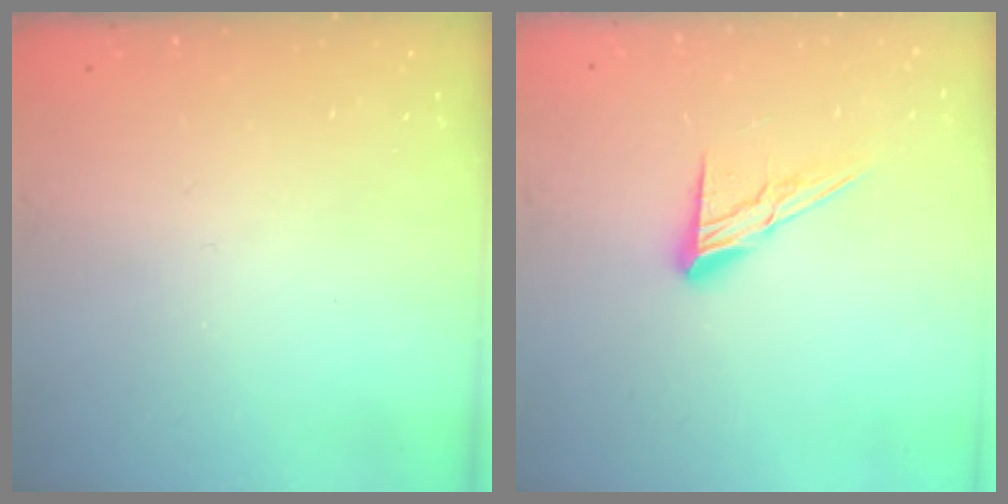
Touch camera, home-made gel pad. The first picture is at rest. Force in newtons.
{"total": 9.8, "press": 9.8, "slide": 0.5}